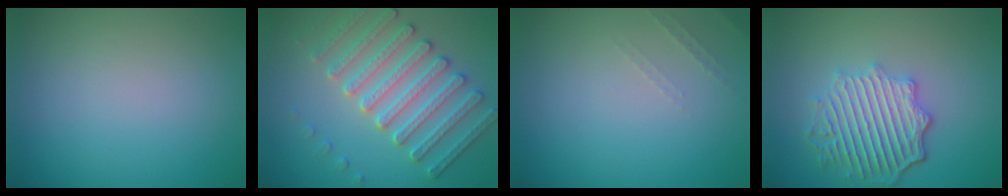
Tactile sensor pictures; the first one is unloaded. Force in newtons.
{"total": 5.1, "press": 4.9, "slide": 1.3}
{"total": 0.9, "press": 0.9, "slide": 0.3}
{"total": 5.8, "press": 4.6, "slide": 3.6}